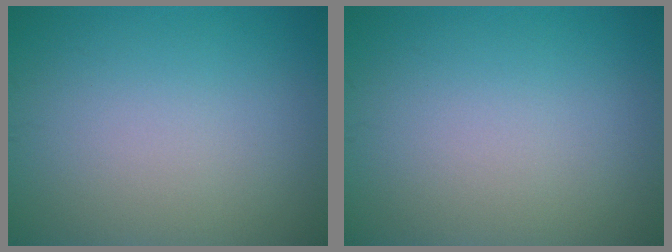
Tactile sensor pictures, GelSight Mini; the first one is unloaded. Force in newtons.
{"total": 0.0}